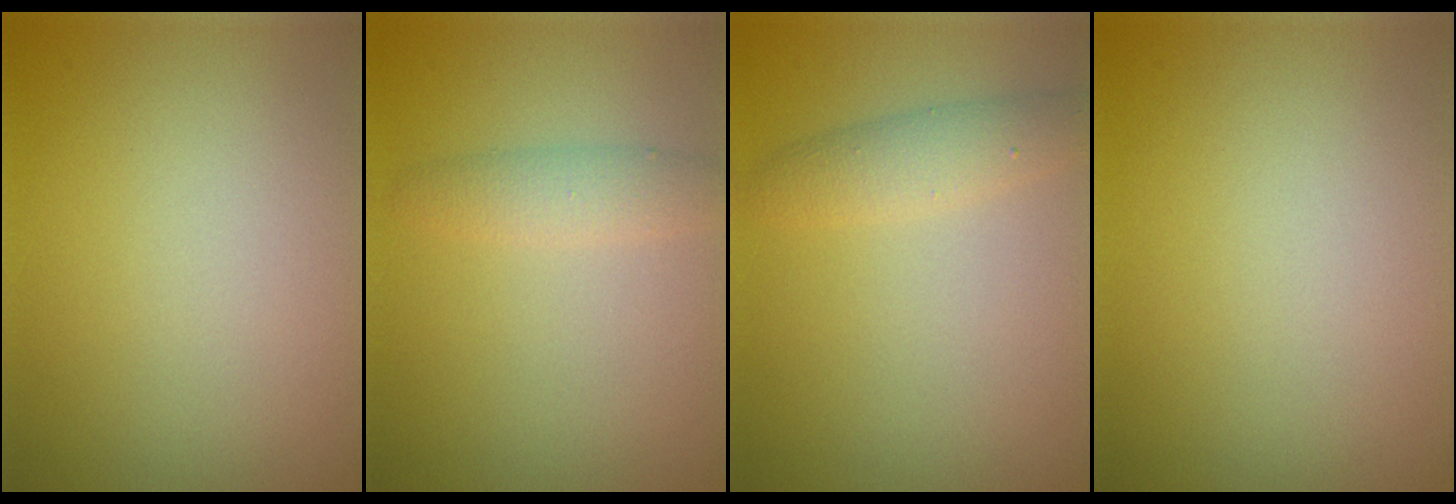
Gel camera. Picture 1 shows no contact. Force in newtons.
{"total": 1.9, "press": 1.9, "slide": 0.1}
{"total": 2.4, "press": 2.4, "slide": 0.1}
{"total": 0.0}